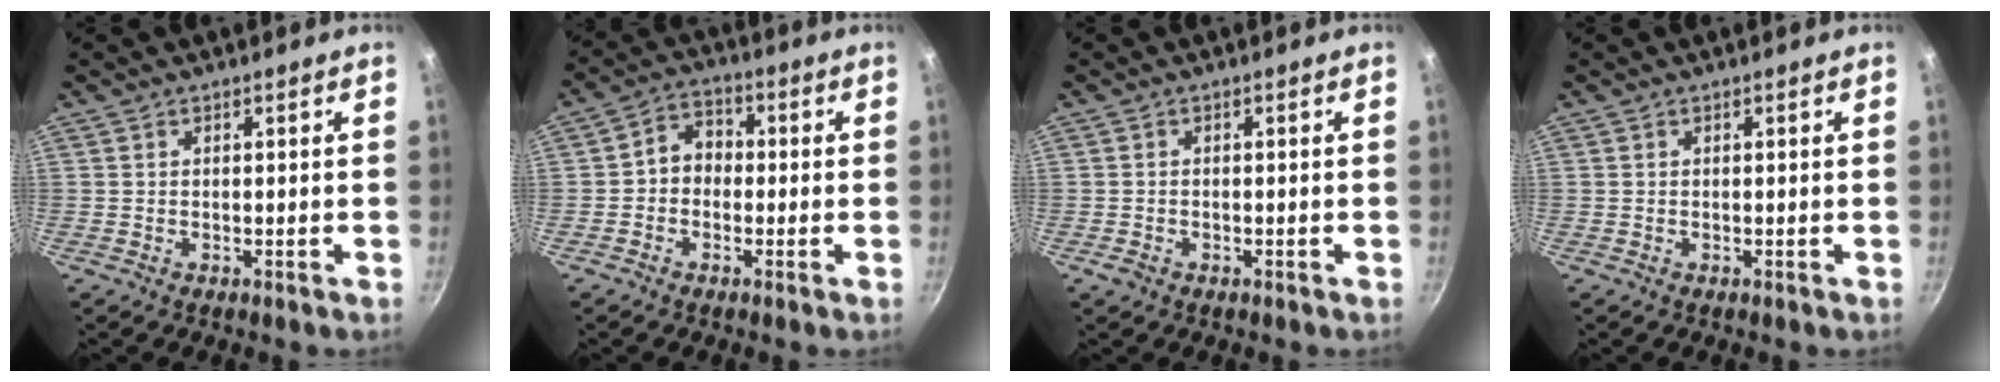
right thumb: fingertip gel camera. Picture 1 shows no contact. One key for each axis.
{"total": 5.4, "fx": -0.6, "fy": 4.5, "fz": 3.0, "tx": -0.023, "ty": 0.019, "tz": -0.025}
{"total": 1.5, "fx": -0.8, "fy": 1.1, "fz": 0.6, "tx": -0.014, "ty": 0.004, "tz": -0.012}
{"total": 0.0}